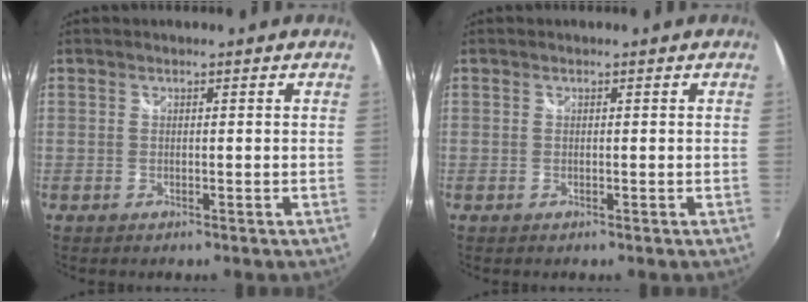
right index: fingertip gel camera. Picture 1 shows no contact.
{"total": 0.0}